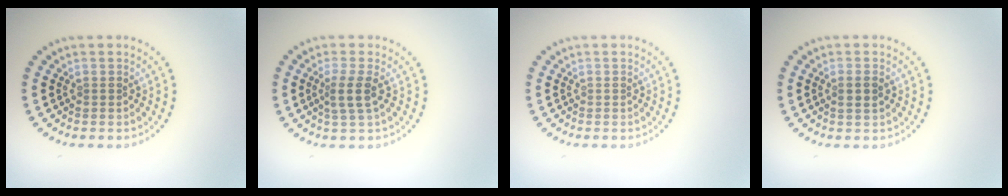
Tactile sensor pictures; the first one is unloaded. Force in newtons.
{"total": 2.2, "press": 1.7, "slide": 1.3}
{"total": 0.0}
{"total": 1.5, "press": 1.4, "slide": 0.4}